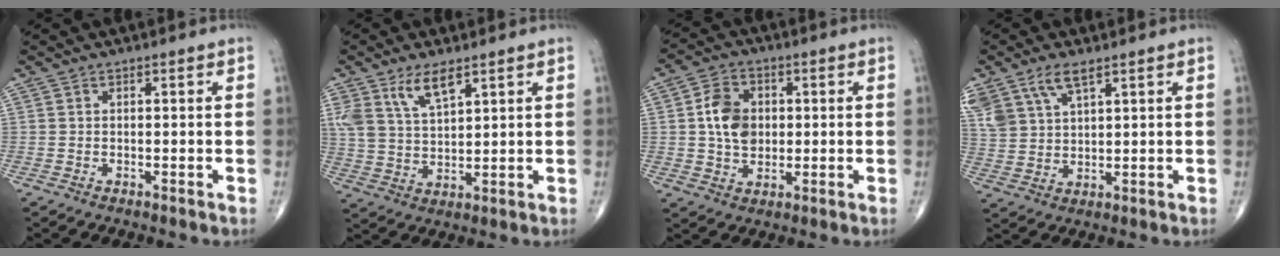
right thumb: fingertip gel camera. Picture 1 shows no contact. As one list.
[{"total": 7.9, "force": [4.9, 3.3, 5.3], "torque": [-0.100, -0.021, 0.102]}, {"total": 8.6, "force": [0.9, 6.5, 5.6], "torque": [-0.081, 0.002, 0.012]}, {"total": 9.5, "force": [5.8, 4.4, 6.0], "torque": [-0.126, -0.009, 0.123]}]